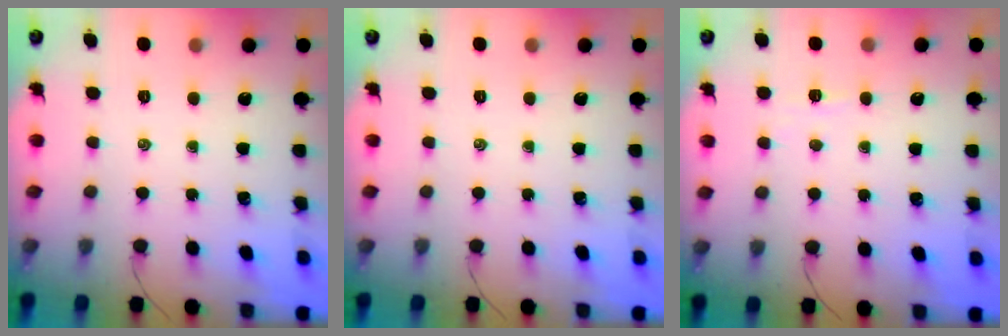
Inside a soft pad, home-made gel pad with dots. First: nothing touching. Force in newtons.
{"total": 0.0}
{"total": 2.8, "press": 2.7, "slide": 0.9}